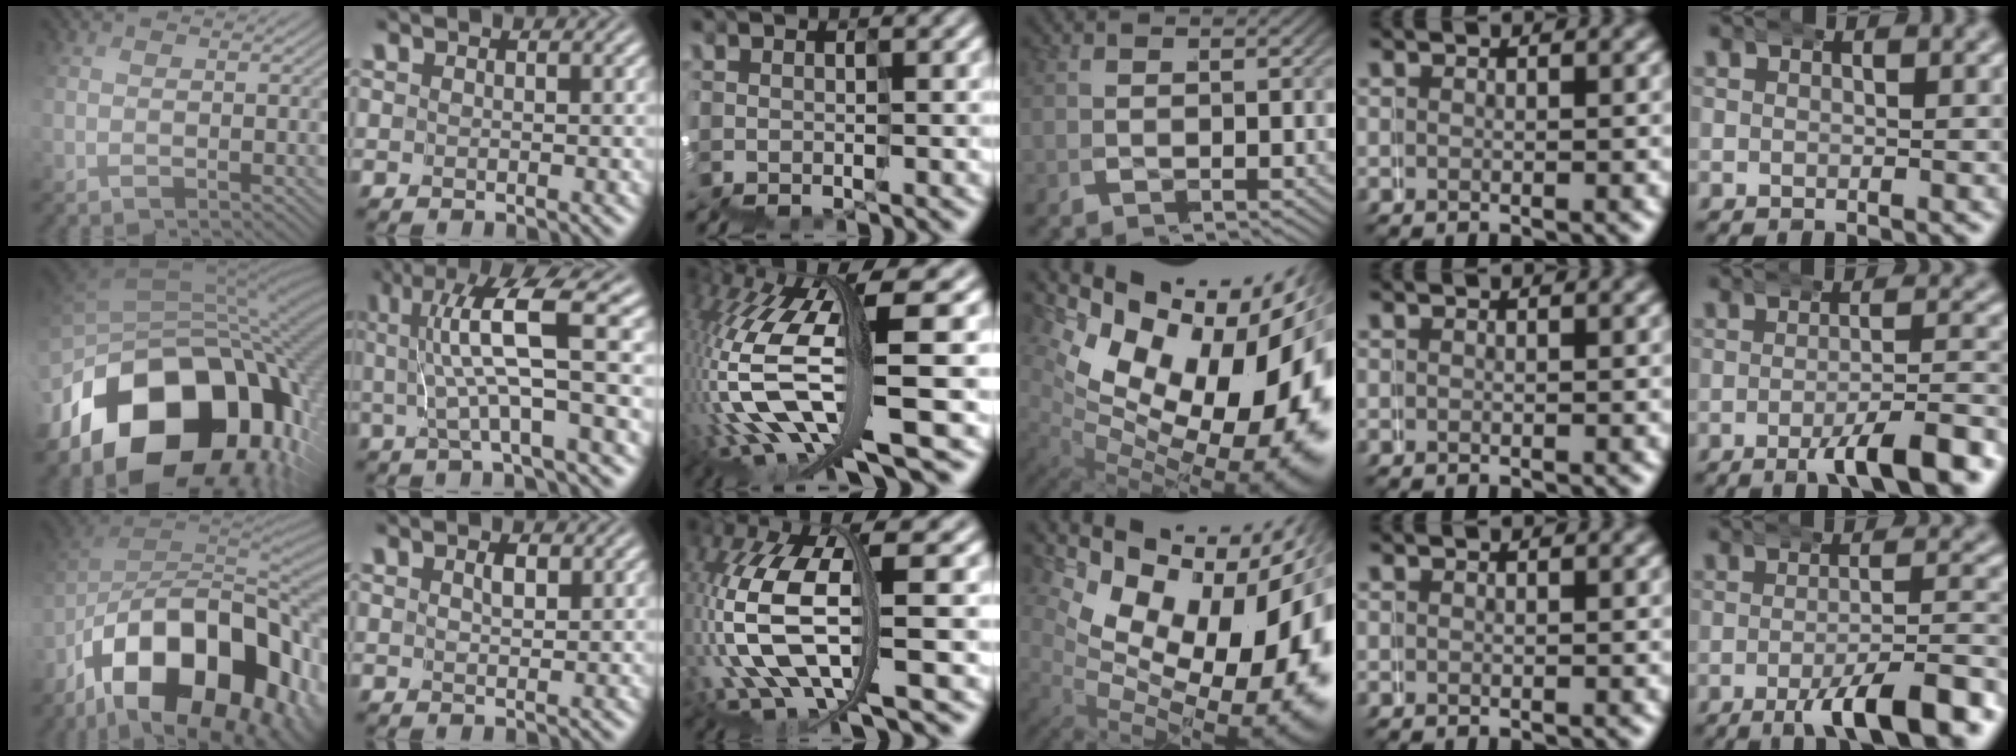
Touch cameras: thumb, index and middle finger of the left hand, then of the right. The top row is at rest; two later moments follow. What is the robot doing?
{"motion": "wrap", "object": "duck tape"}